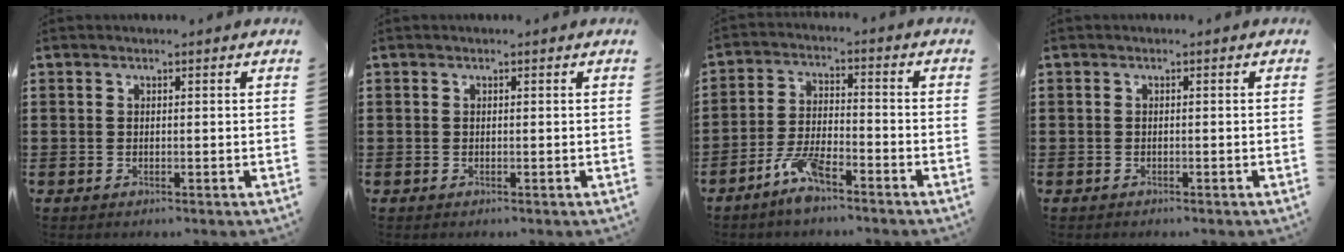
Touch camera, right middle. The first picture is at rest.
{"total": 0.0}
{"total": 6.2, "force": [-4.8, 1.5, 3.7], "torque": [-0.086, 0.003, -0.094]}
{"total": 0.9, "force": [-0.7, 0.5, -0.1], "torque": [0.004, 0.003, -0.018]}